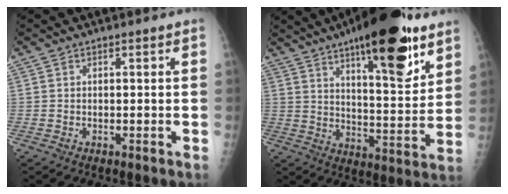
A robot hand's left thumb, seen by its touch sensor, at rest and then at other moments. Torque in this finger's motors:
{"motor_torque": [2.43, 1.02, 1.72, -1.05, 0.17]}